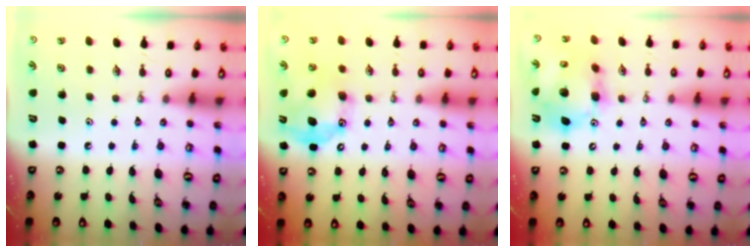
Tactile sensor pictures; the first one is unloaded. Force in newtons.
{"total": 15.6, "press": 15.6, "slide": 0.3}
{"total": 15.2, "press": 15.1, "slide": 1.7}